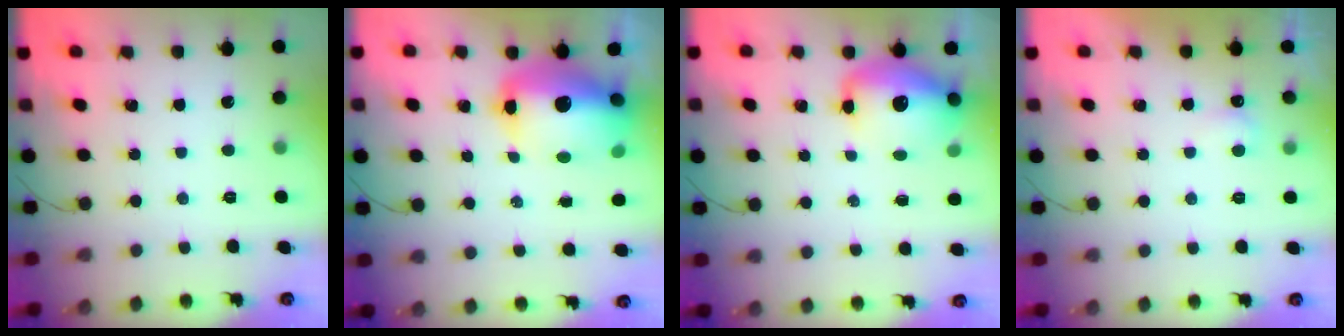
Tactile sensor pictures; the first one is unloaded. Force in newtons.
{"total": 16.9, "press": 16.3, "slide": 4.3}
{"total": 12.9, "press": 12.4, "slide": 3.4}
{"total": 2.5, "press": 2.4, "slide": 0.5}